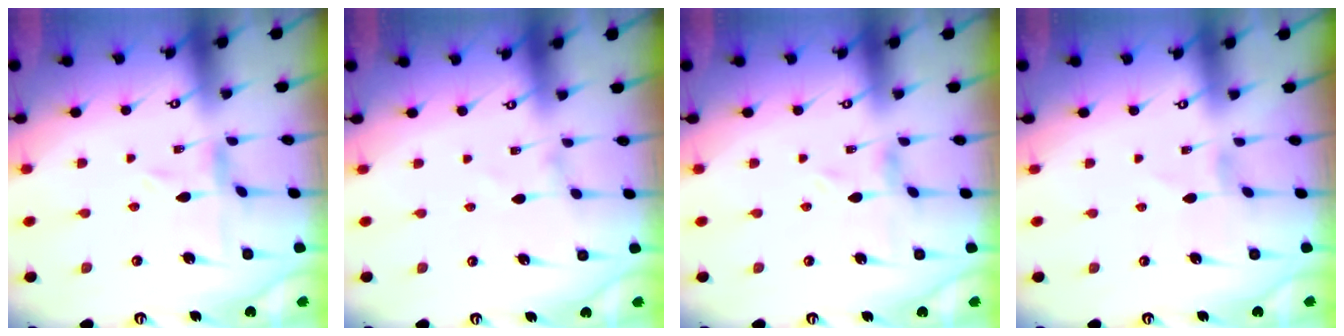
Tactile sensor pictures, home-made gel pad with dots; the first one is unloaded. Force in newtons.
{"total": 1.4, "press": 1.4, "slide": 0.0}
{"total": 0.6, "press": 0.6, "slide": 0.2}
{"total": 0.5, "press": 0.5, "slide": 0.1}